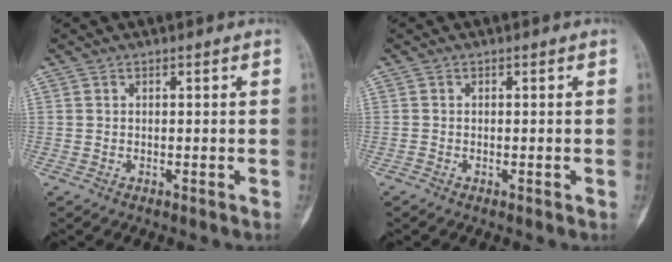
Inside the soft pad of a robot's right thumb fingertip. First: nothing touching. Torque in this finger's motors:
{"motor_torque": [-0.19, -0.47, -0.05, -0.22, -0.05]}